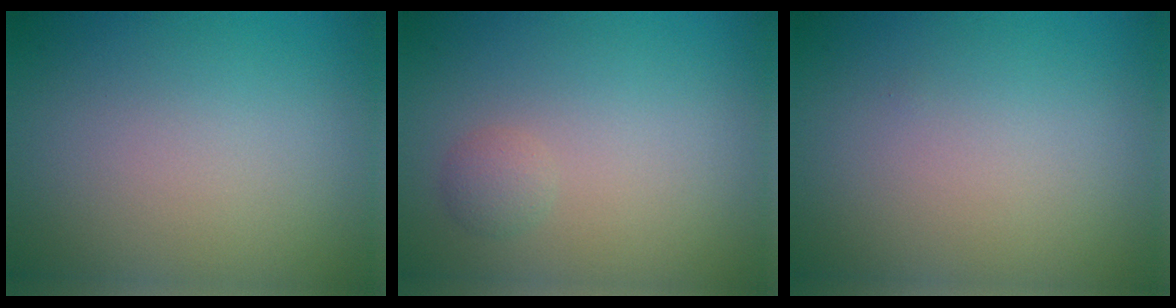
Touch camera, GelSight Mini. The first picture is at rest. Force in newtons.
{"total": 1.1, "press": 1.1, "slide": 0.0}
{"total": 0.0}